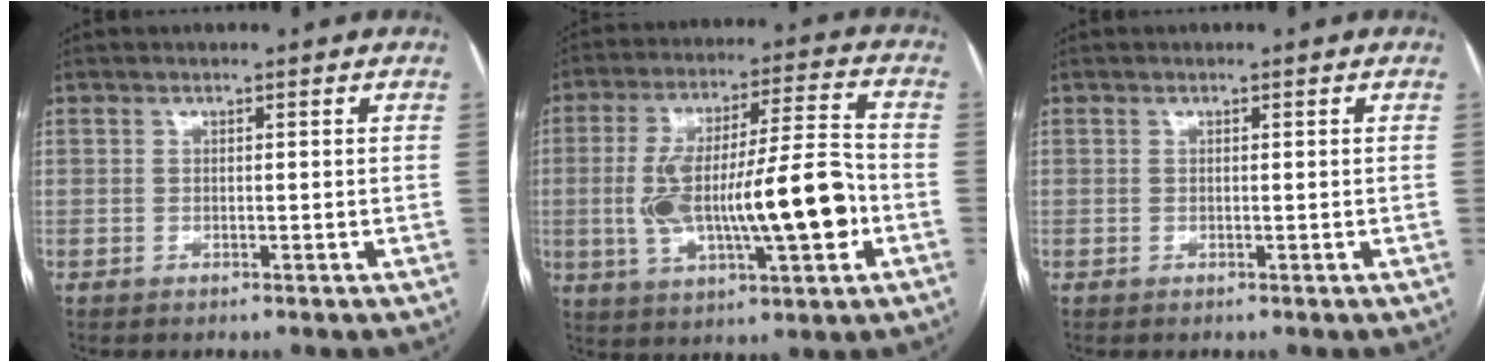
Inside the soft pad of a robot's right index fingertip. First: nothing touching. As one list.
[{"total": 17.8, "force": [-3.0, 3.6, 17.2], "torque": [-0.312, 0.017, -0.040]}, {"total": 0.0}]